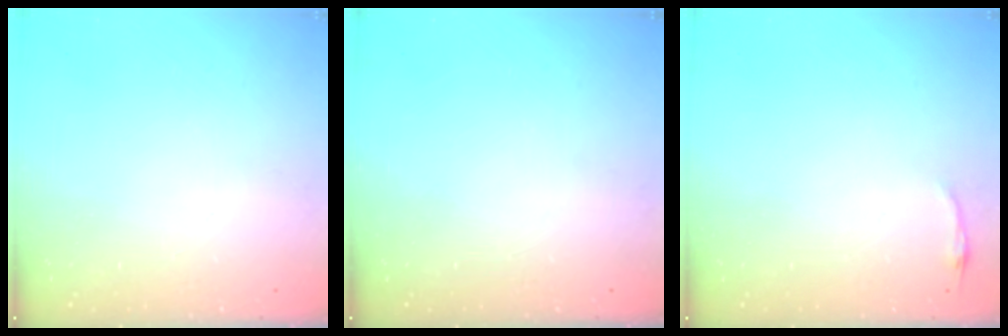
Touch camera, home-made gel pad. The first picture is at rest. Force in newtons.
{"total": 0.0}
{"total": 2.8, "press": 2.8, "slide": 0.6}